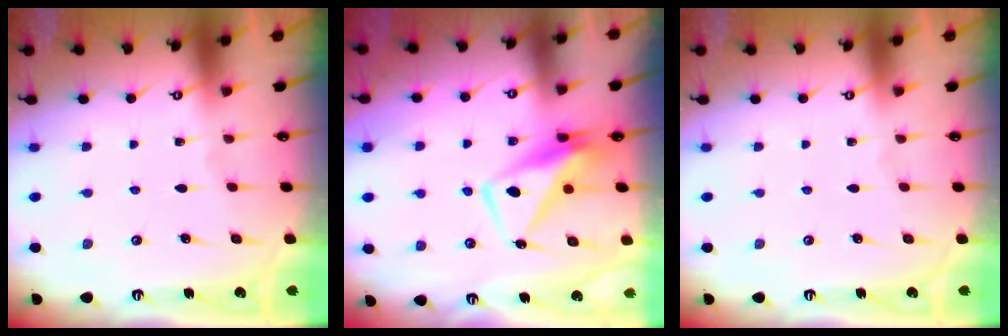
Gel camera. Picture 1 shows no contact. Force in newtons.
{"total": 8.5, "press": 8.3, "slide": 1.5}
{"total": 0.0}